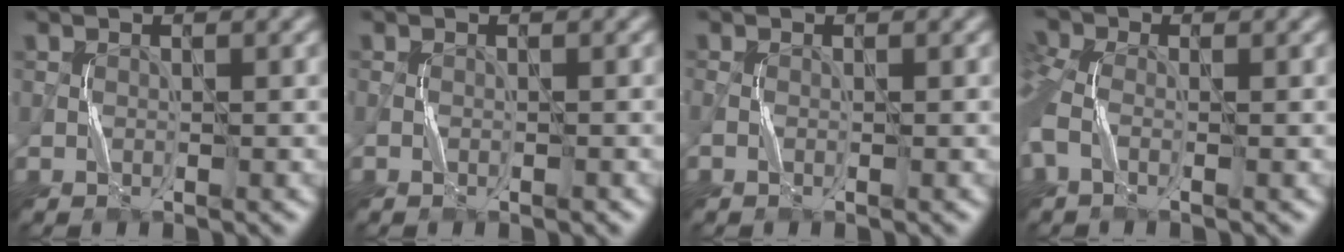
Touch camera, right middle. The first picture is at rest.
{"total": 0.5, "force": [-0.3, 0.2, 0.4], "torque": [-0.009, 0.001, -0.006]}
{"total": 0.5, "force": [-0.2, 0.3, 0.4], "torque": [-0.015, -0.001, -0.005]}
{"total": 4.4, "force": [-0.9, 2.6, 3.4], "torque": [-0.095, 0.000, -0.028]}